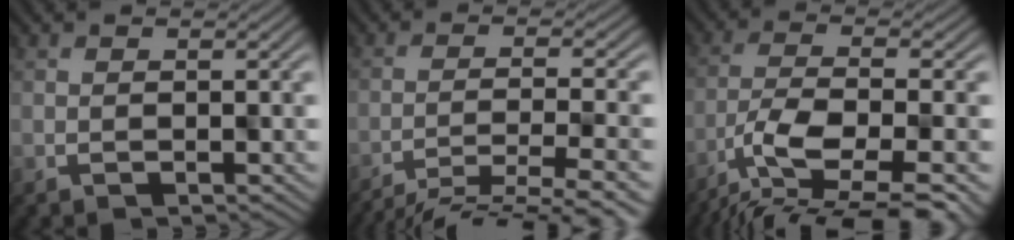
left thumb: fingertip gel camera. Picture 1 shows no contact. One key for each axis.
{"total": 10.4, "fx": -7.9, "fy": 2.0, "fz": 6.4, "tx": -0.096, "ty": -0.012, "tz": -0.111}
{"total": 11.6, "fx": -7.2, "fy": 4.0, "fz": 8.2, "tx": -0.168, "ty": -0.017, "tz": -0.120}